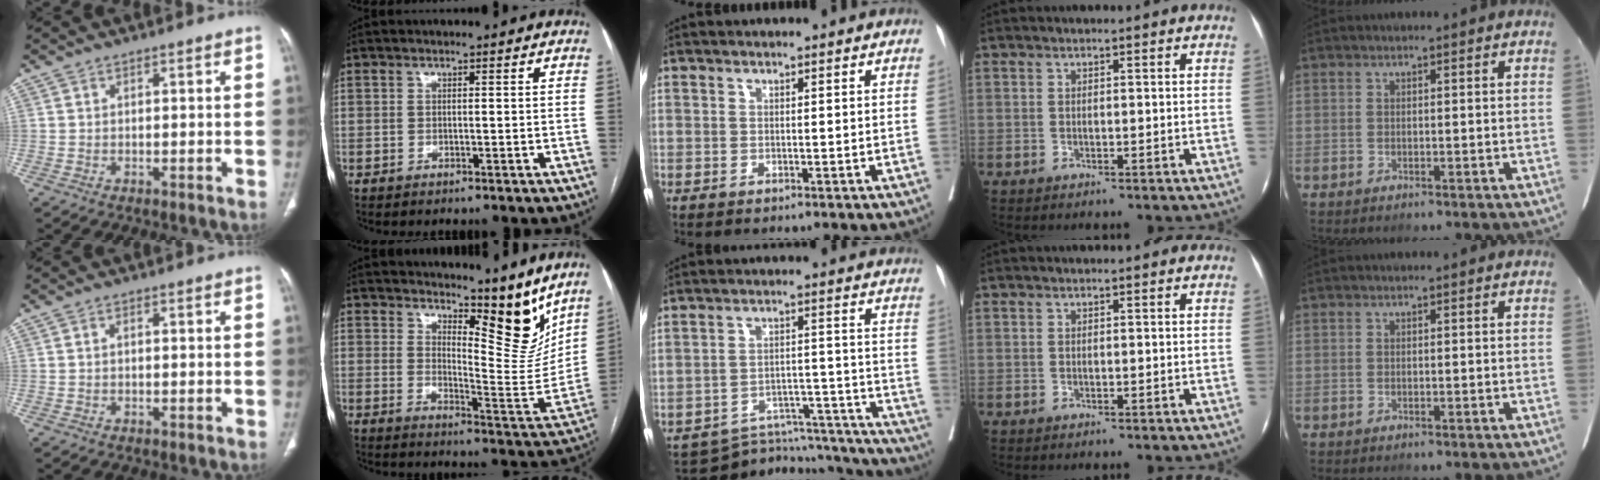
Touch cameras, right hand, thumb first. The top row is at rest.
{"thumb": {"total": 0.8, "force": [0.0, 0.5, 0.6], "torque": [-0.012, 0.002, -0.001]}, "index": {"total": 11.0, "force": [9.0, 2.4, 5.9], "torque": [-0.076, -0.043, 0.132]}, "middle": {"total": 18.0, "force": [-17.6, 3.1, 2.3], "torque": [-0.019, 0.040, -0.233]}}